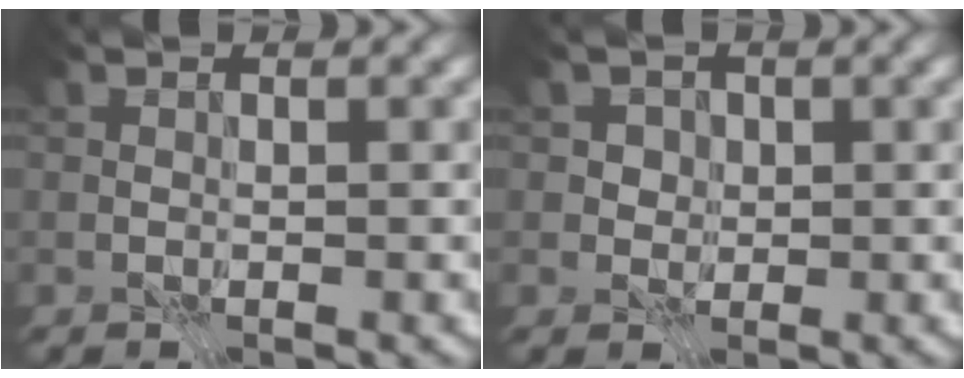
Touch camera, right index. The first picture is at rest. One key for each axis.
{"total": 2.0, "fx": 0.7, "fy": 1.7, "fz": 0.7, "tx": -0.004, "ty": 0.002, "tz": 0.015}